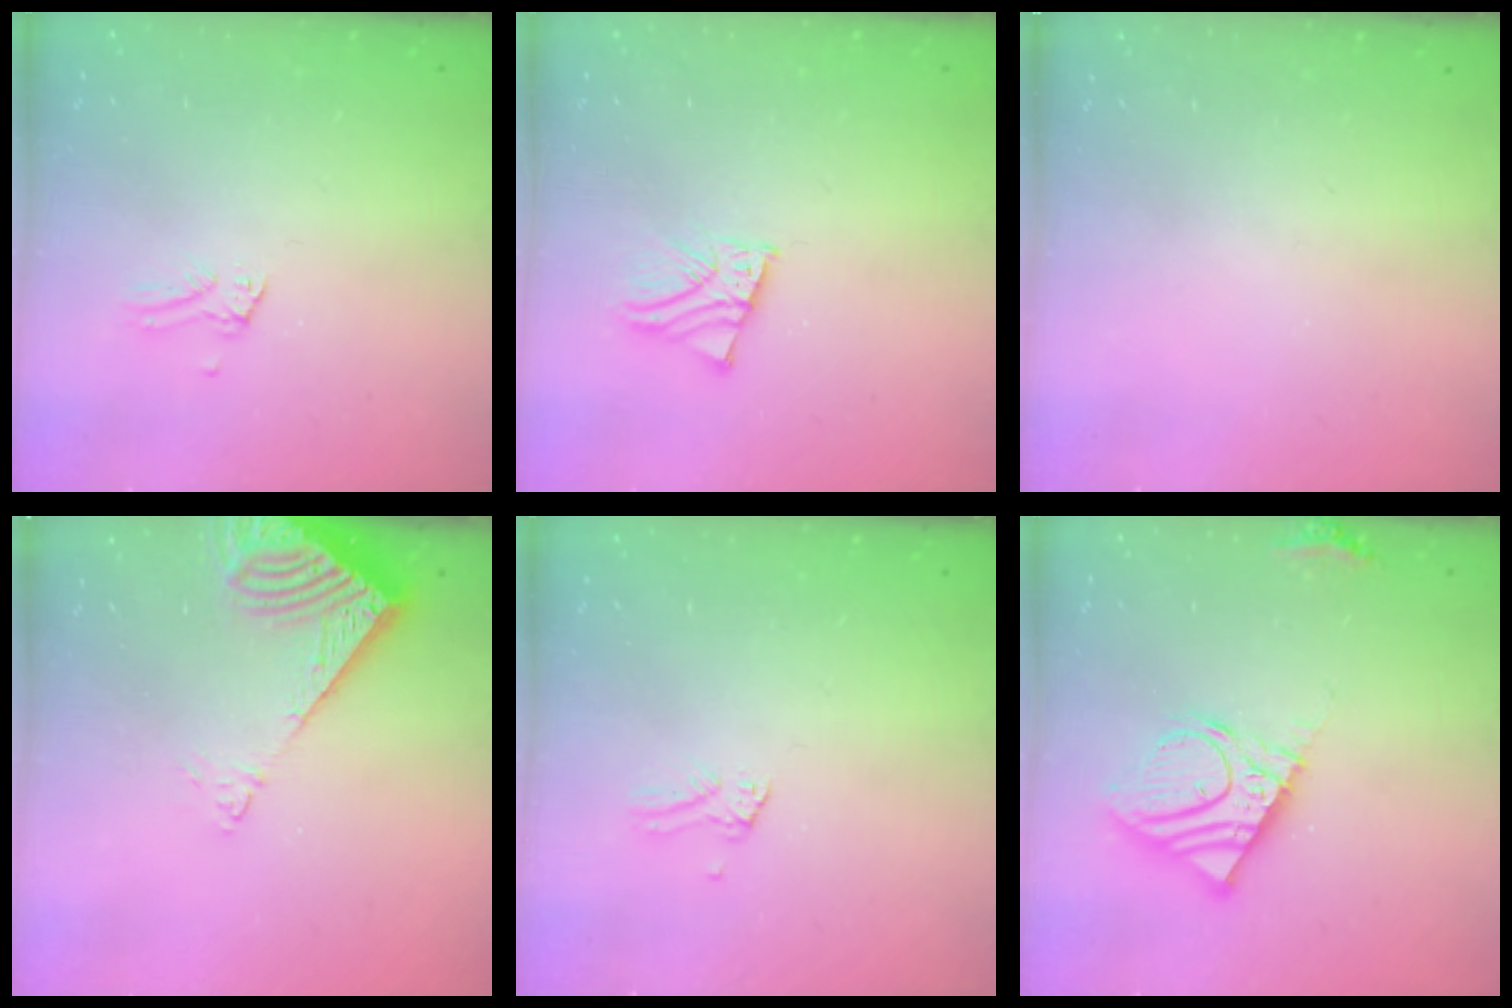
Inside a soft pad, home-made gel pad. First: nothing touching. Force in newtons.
{"total": 2.3, "press": 2.3, "slide": 0.3}
{"total": 0.0}
{"total": 9.1, "press": 9.1, "slide": 1.1}
{"total": 0.0}
{"total": 14.3, "press": 14.1, "slide": 2.5}